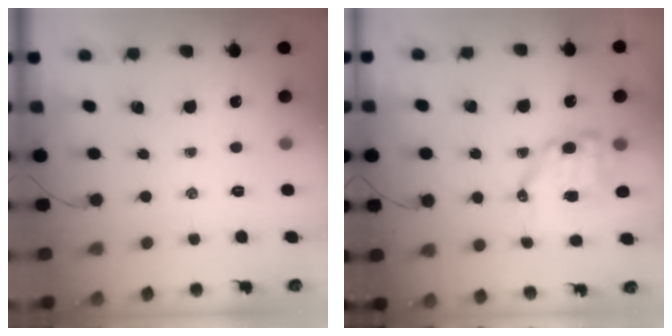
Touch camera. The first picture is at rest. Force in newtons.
{"total": 9.2, "press": 9.0, "slide": 1.6}